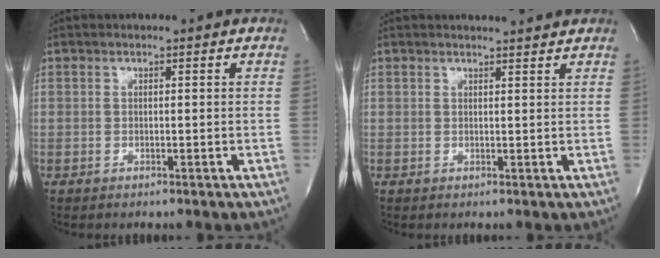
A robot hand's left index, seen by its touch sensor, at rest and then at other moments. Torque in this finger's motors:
{"motor_torque": [0.54, -0.81, -0.13, -0.01]}